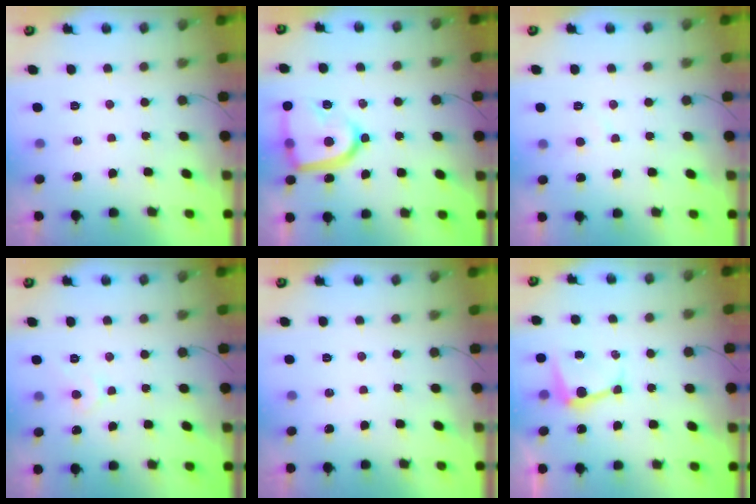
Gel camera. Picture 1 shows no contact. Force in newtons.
{"total": 18.1, "press": 18.0, "slide": 1.4}
{"total": 4.1, "press": 4.1, "slide": 0.5}
{"total": 4.4, "press": 4.4, "slide": 0.6}
{"total": 0.0}
{"total": 6.4, "press": 6.4, "slide": 0.7}